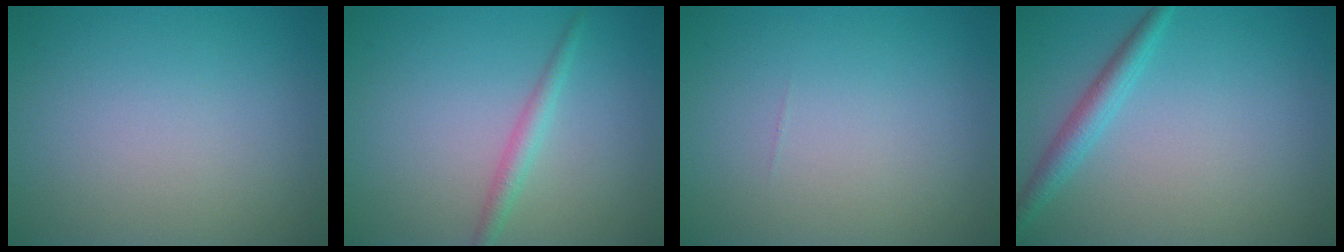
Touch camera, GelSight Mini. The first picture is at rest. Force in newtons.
{"total": 1.7, "press": 1.7, "slide": 0.0}
{"total": 0.0}
{"total": 2.3, "press": 2.3, "slide": 0.1}